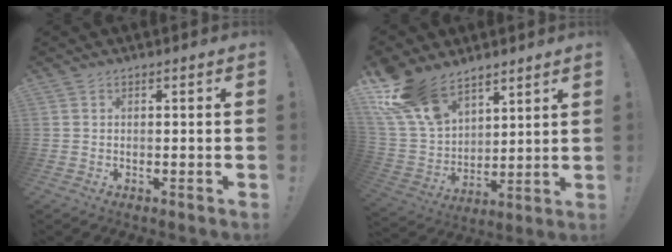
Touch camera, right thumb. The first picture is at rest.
{"total": 17.7, "force": [12.2, 9.9, 8.0], "torque": [-0.168, -0.074, 0.234]}